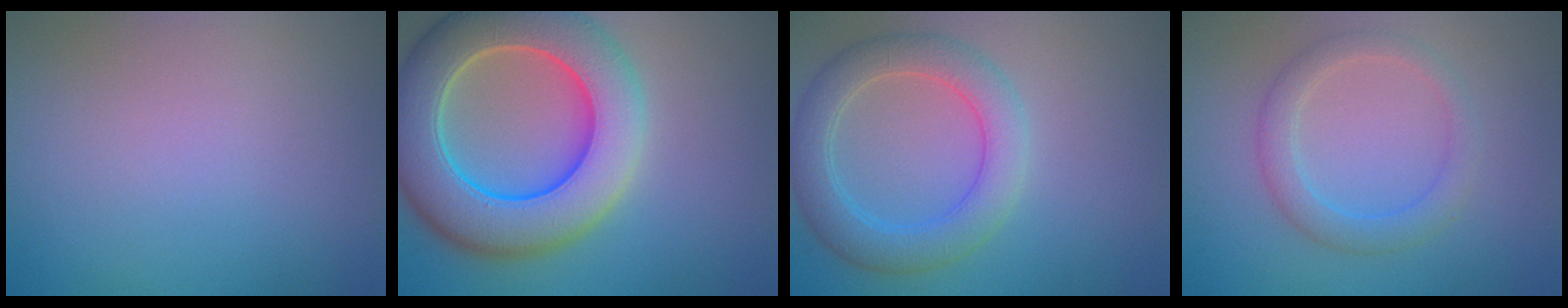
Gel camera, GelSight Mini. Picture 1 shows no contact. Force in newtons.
{"total": 11.2, "press": 11.2, "slide": 0.6}
{"total": 4.9, "press": 4.9, "slide": 0.4}
{"total": 2.7, "press": 2.6, "slide": 0.3}